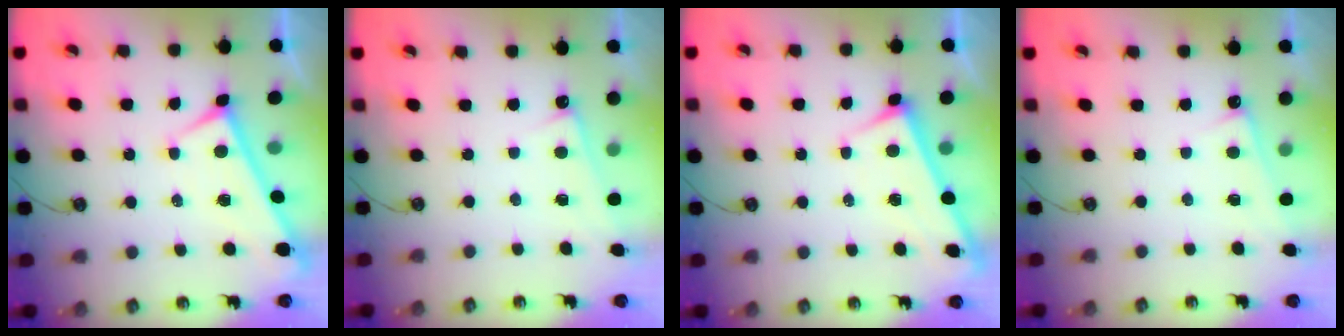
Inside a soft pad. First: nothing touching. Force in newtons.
{"total": 2.5, "press": 2.5, "slide": 0.3}
{"total": 3.0, "press": 3.0, "slide": 0.2}
{"total": 2.5, "press": 2.5, "slide": 0.3}